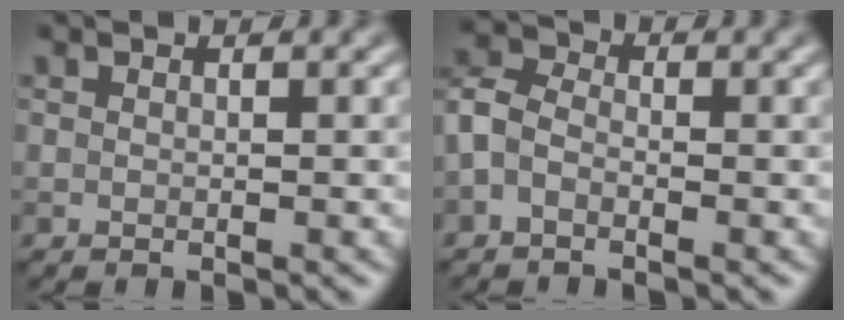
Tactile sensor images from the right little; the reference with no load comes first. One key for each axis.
{"total": 2.7, "fx": -1.2, "fy": 1.7, "fz": 1.7, "tx": -0.042, "ty": 0.009, "tz": -0.038}